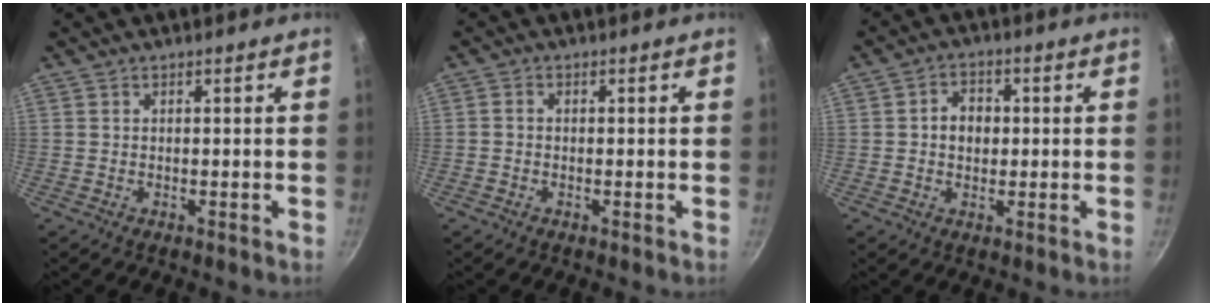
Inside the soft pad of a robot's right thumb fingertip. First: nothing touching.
{"total": 1.1, "force": [-0.4, 0.9, 0.6], "torque": [-0.011, 0.006, -0.009]}
{"total": 5.0, "force": [0.2, 4.1, 3.0], "torque": [-0.024, 0.007, -0.002]}